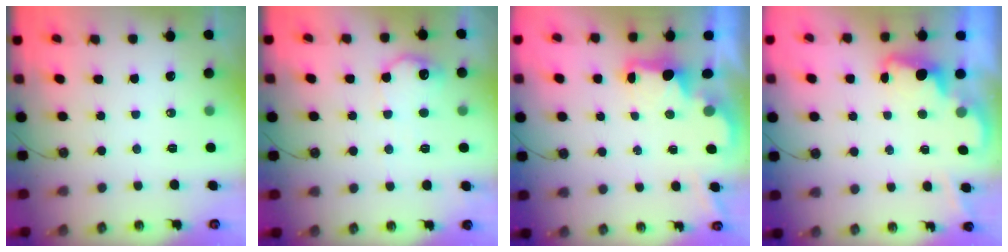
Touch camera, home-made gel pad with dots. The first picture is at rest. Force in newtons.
{"total": 11.1, "press": 11.1, "slide": 0.4}
{"total": 2.1, "press": 1.9, "slide": 0.8}
{"total": 2.1, "press": 2.1, "slide": 0.5}